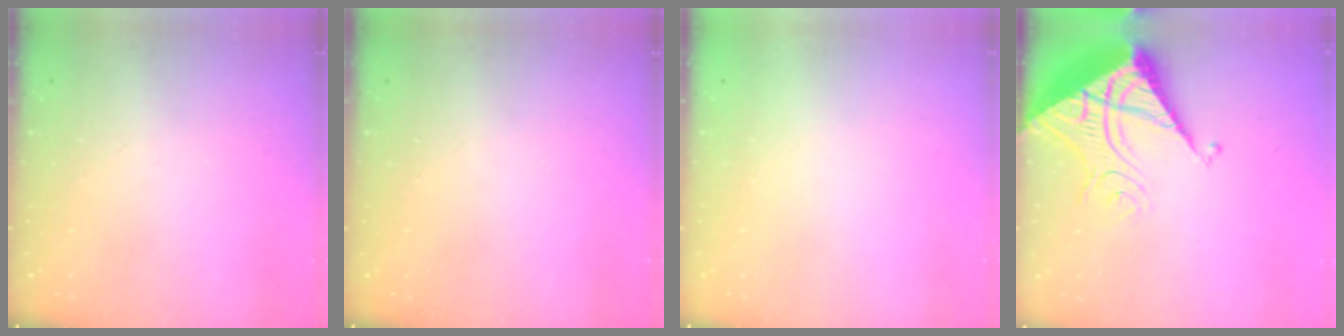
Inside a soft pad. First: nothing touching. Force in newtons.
{"total": 0.0}
{"total": 1.6, "press": 1.6, "slide": 0.1}
{"total": 13.7, "press": 13.7, "slide": 1.3}